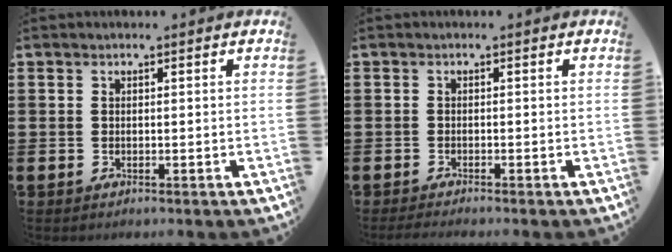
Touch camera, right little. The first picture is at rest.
{"total": 0.8, "force": [-0.7, 0.0, 0.4], "torque": [-0.007, -0.002, -0.014]}